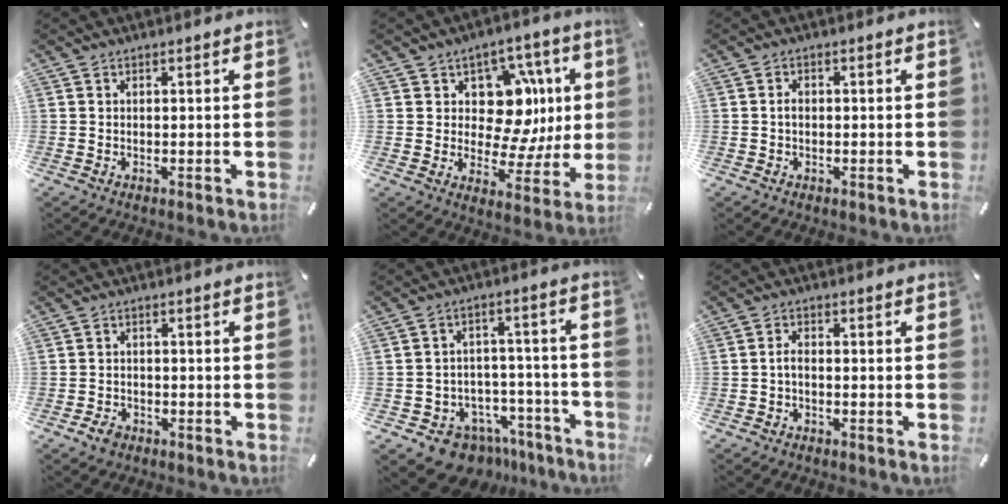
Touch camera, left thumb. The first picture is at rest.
{"total": 14.7, "force": [3.8, 11.5, 8.4], "torque": [-0.094, -0.039, 0.076]}
{"total": 2.0, "force": [-0.2, 1.5, 1.3], "torque": [-0.025, 0.005, -0.006]}
{"total": 3.2, "force": [-2.0, 2.1, 1.3], "torque": [-0.028, 0.010, -0.041]}
{"total": 10.1, "force": [-7.1, 6.7, 2.5], "torque": [-0.032, 0.048, -0.116]}
{"total": 2.5, "force": [-1.0, 1.5, 1.7], "torque": [-0.034, 0.008, -0.020]}